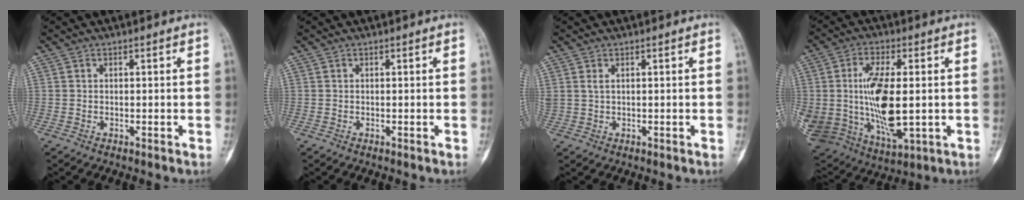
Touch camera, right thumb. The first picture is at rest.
{"total": 0.0}
{"total": 1.3, "force": [0.6, 0.6, 1.0], "torque": [-0.026, 0.005, 0.020]}
{"total": 22.9, "force": [0.2, 12.1, 19.5], "torque": [-0.414, -0.013, 0.027]}